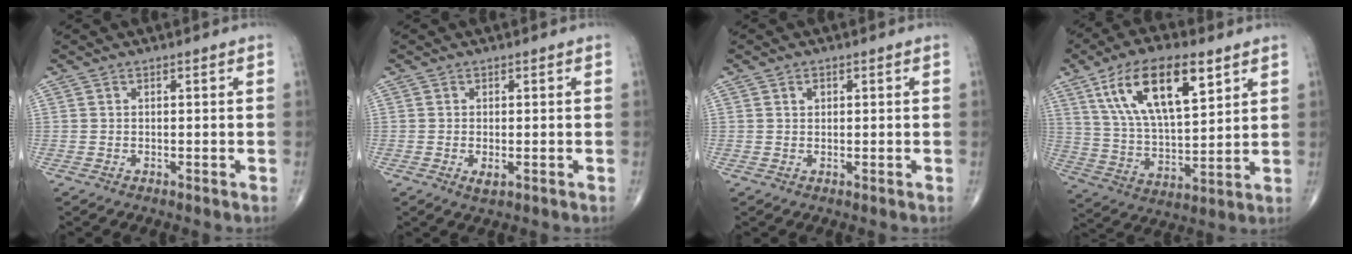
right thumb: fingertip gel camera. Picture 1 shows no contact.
{"total": 1.6, "force": [-0.4, 0.6, 1.4], "torque": [-0.027, -0.005, -0.006]}
{"total": 1.1, "force": [0.4, 0.8, 0.6], "torque": [-0.003, 0.000, 0.006]}
{"total": 18.4, "force": [8.8, 7.5, 14.4], "torque": [-0.240, -0.026, 0.165]}